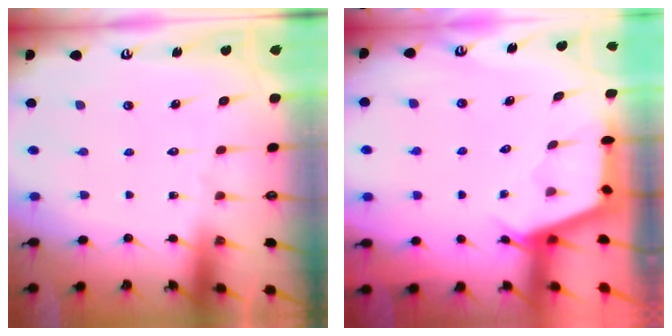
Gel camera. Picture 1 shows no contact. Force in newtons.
{"total": 2.7, "press": 2.7, "slide": 0.3}